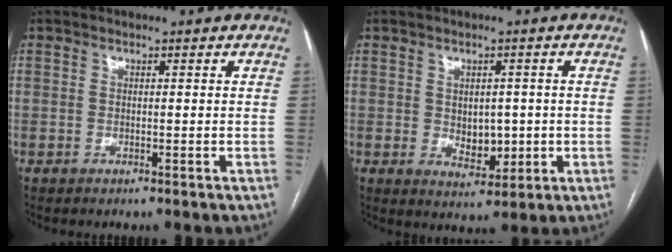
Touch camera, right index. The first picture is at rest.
{"total": 5.2, "force": [-0.2, 3.3, 4.0], "torque": [-0.054, 0.000, 0.010]}